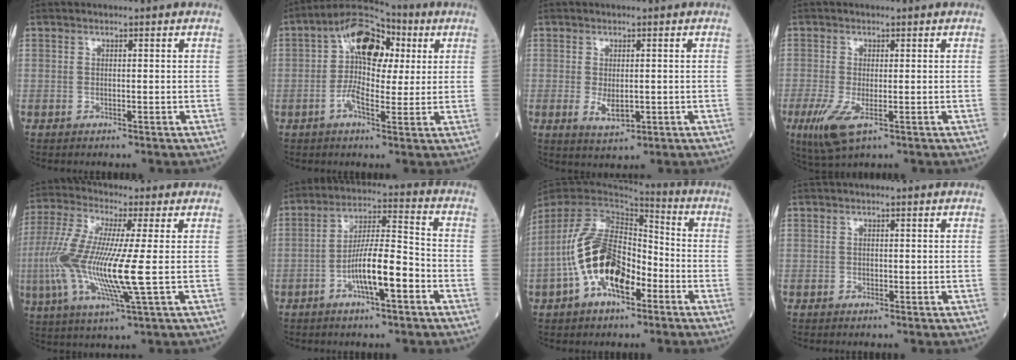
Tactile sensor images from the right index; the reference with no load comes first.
{"total": 10.5, "force": [2.1, 5.1, 8.9], "torque": [-0.159, 0.038, 0.025]}
{"total": 3.5, "force": [-0.6, 1.6, 3.1], "torque": [-0.055, -0.008, -0.003]}
{"total": 5.7, "force": [-2.3, 1.5, 5.0], "torque": [-0.110, -0.020, -0.037]}
{"total": 15.1, "force": [-1.3, 1.2, 15.0], "torque": [-0.333, -0.014, -0.034]}
{"total": 10.0, "force": [-3.8, 1.6, 9.1], "torque": [-0.167, 0.010, -0.068]}
{"total": 14.7, "force": [-4.8, 7.1, 11.9], "torque": [-0.259, 0.013, -0.085]}
{"total": 0.0}